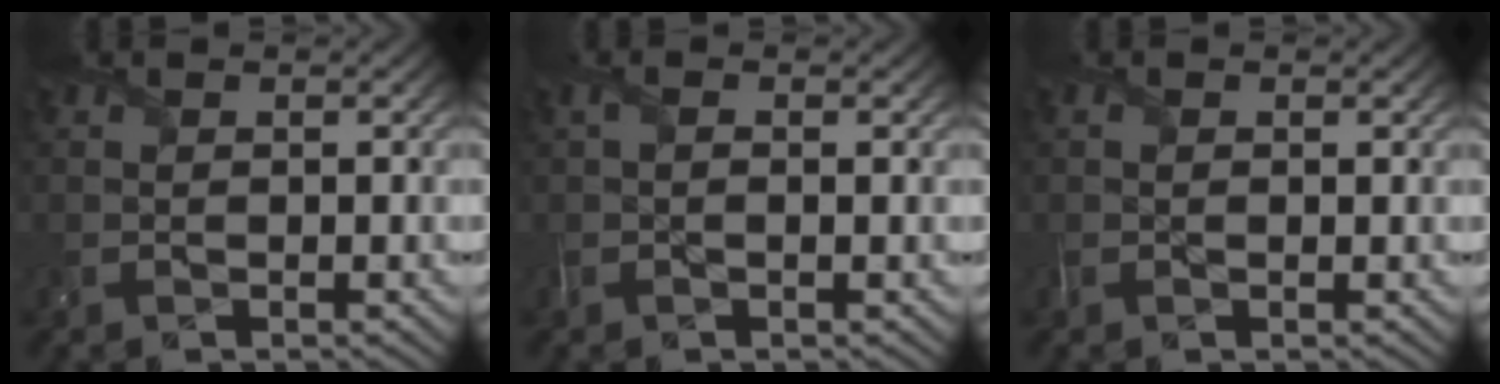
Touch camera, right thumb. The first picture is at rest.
{"total": 1.7, "force": [0.2, 0.6, 1.6], "torque": [-0.040, 0.003, -0.002]}
{"total": 1.3, "force": [0.1, 0.9, 0.9], "torque": [-0.022, -0.004, 0.003]}